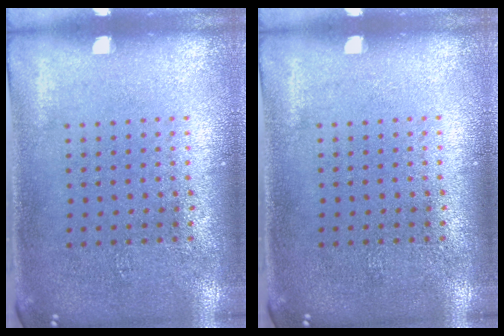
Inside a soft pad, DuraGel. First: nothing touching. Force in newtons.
{"total": 0.0}